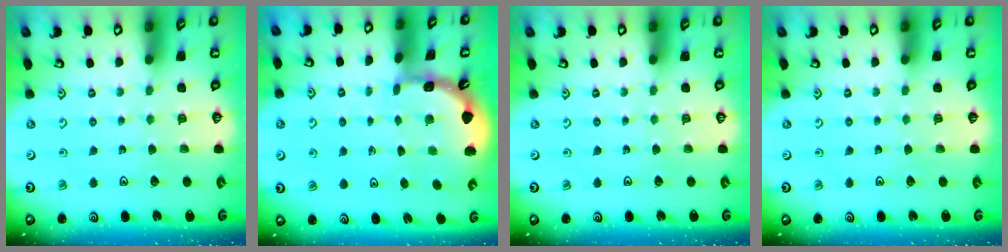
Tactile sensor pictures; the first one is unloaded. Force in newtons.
{"total": 1.7, "press": 1.7, "slide": 0.1}
{"total": 0.0}
{"total": 0.0}